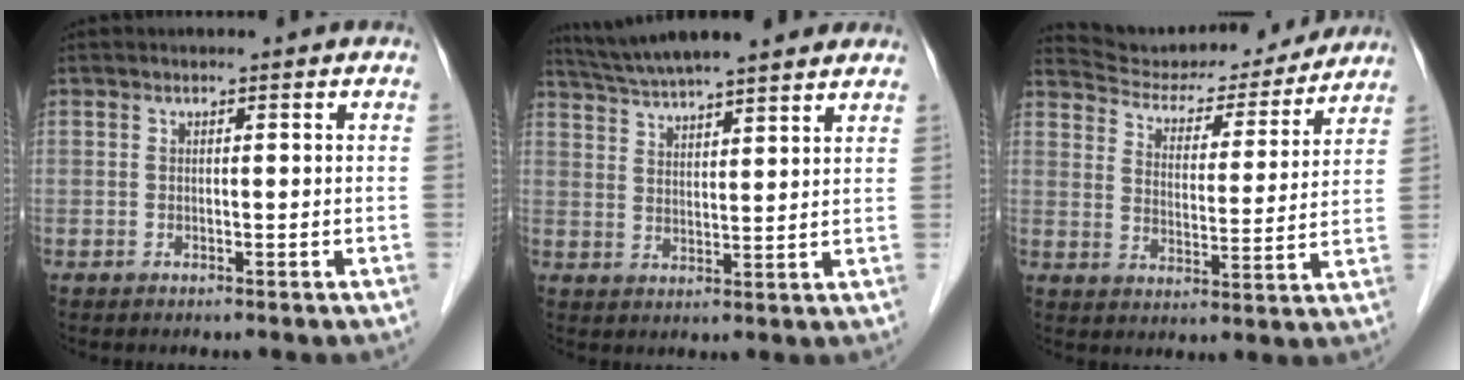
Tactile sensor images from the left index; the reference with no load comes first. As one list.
[{"total": 15.5, "force": [13.6, 1.7, 7.2], "torque": [-0.121, 0.034, 0.207]}, {"total": 17.6, "force": [16.8, 3.6, 4.2], "torque": [-0.057, -0.003, 0.233]}]